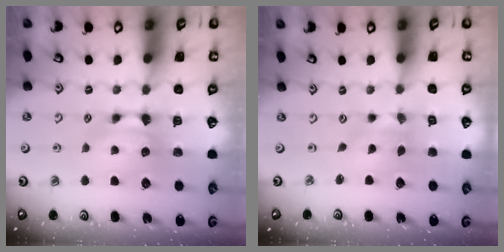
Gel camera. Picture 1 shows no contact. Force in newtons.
{"total": 1.6, "press": 1.0, "slide": 1.3}